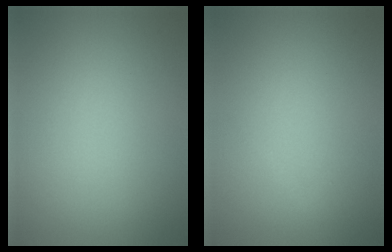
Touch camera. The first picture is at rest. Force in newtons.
{"total": 0.6, "press": 0.6, "slide": 0.0}